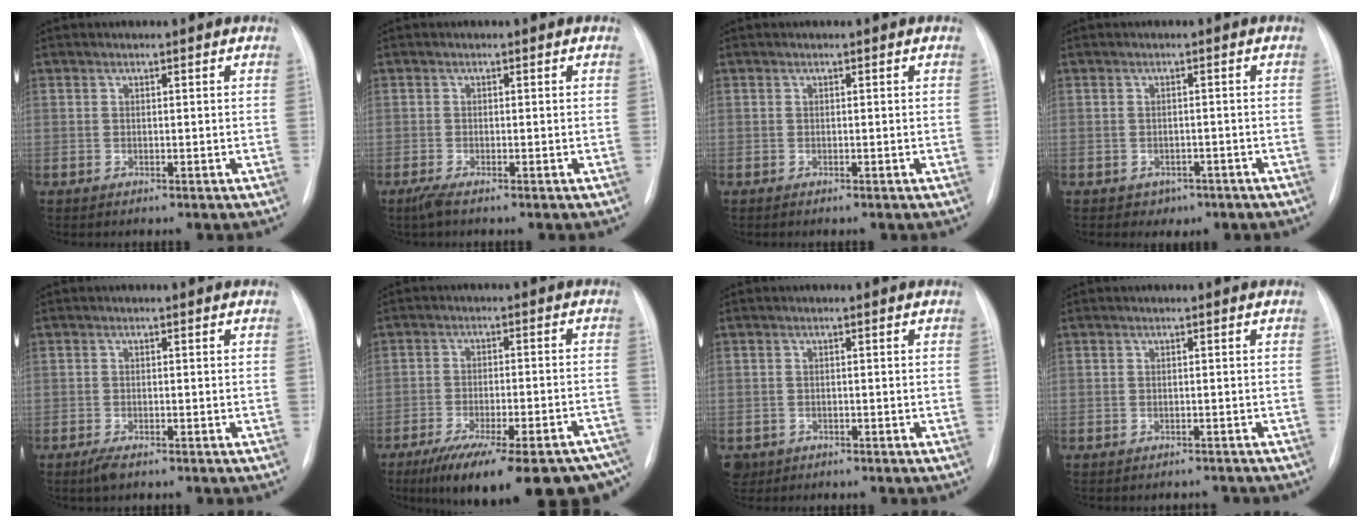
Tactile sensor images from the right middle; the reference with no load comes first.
{"total": 1.5, "force": [-1.0, 0.1, 1.1], "torque": [-0.032, -0.008, -0.024]}
{"total": 0.0}
{"total": 2.5, "force": [-1.4, 2.0, 0.5], "torque": [-0.011, 0.007, -0.010]}
{"total": 1.9, "force": [-1.3, 0.6, 1.3], "torque": [-0.032, -0.005, -0.022]}
{"total": 24.7, "force": [-19.1, 5.6, 14.7], "torque": [-0.156, -0.007, -0.250]}
{"total": 2.6, "force": [-1.5, 2.1, 0.4], "torque": [-0.007, 0.003, -0.022]}
{"total": 1.9, "force": [-1.8, 0.6, -0.1], "torque": [0.005, -0.001, -0.021]}